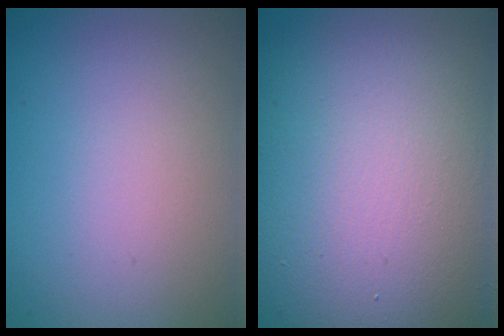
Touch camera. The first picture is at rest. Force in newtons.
{"total": 15.5, "press": 15.5, "slide": 0.9}